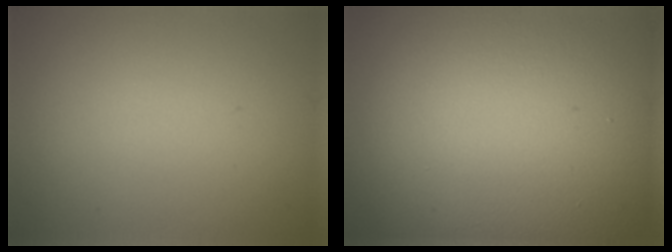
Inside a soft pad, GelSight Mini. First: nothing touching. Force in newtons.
{"total": 23.0, "press": 23.0, "slide": 1.7}